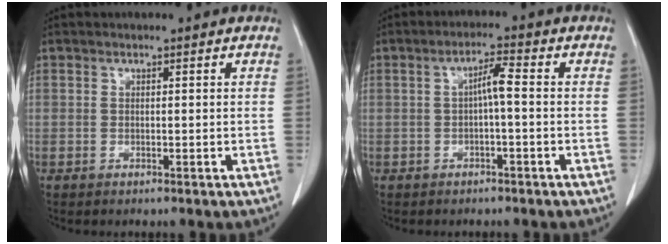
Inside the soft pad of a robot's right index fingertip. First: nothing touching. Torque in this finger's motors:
{"motor_torque": [0.72, -0.22, 0.27, 0.08]}